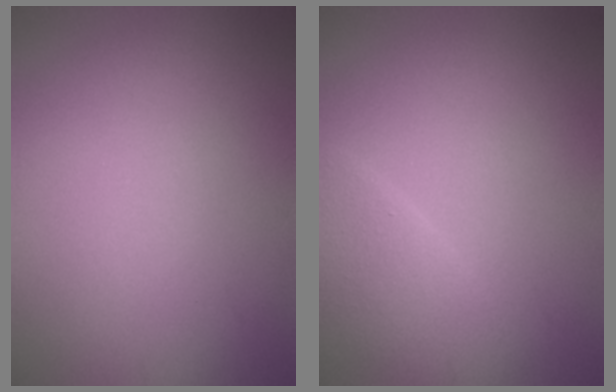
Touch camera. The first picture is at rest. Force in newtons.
{"total": 2.9, "press": 2.9, "slide": 0.1}